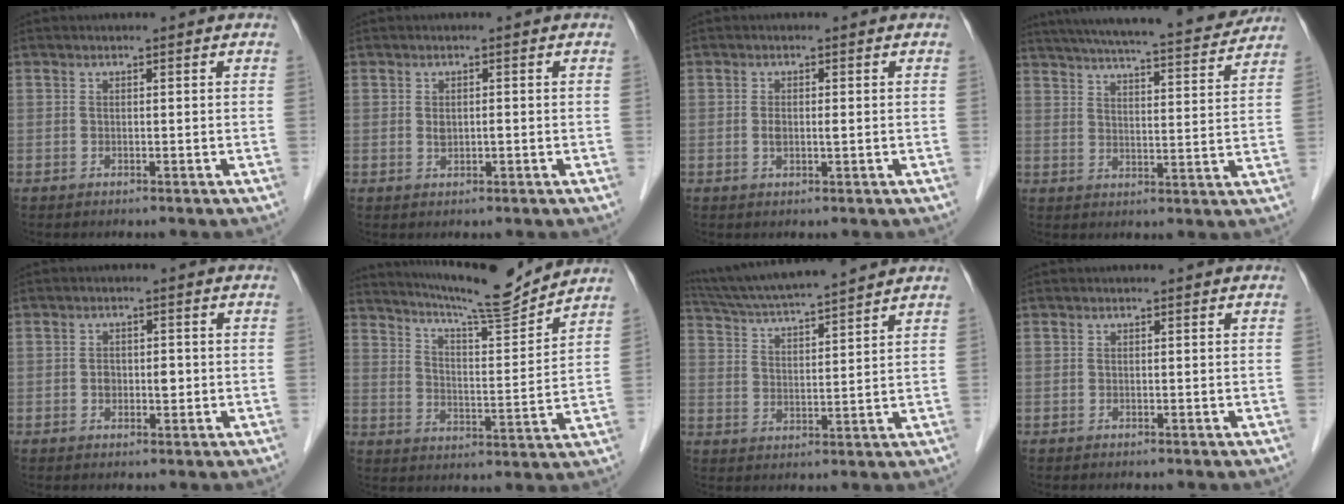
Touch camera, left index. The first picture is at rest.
{"total": 1.3, "force": [0.0, 0.7, 1.1], "torque": [-0.021, 0.000, 0.001]}
{"total": 1.6, "force": [-0.1, 0.5, 1.5], "torque": [-0.034, -0.002, -0.001]}
{"total": 22.2, "force": [20.0, 2.0, 9.4], "torque": [-0.154, -0.004, 0.268]}
{"total": 2.5, "force": [-0.4, 1.6, 1.9], "torque": [-0.030, 0.003, -0.003]}
{"total": 13.3, "force": [12.6, -0.4, 4.2], "torque": [-0.080, -0.010, 0.193]}
{"total": 14.0, "force": [12.6, -0.4, 6.0], "torque": [-0.115, 0.020, 0.206]}
{"total": 0.0}